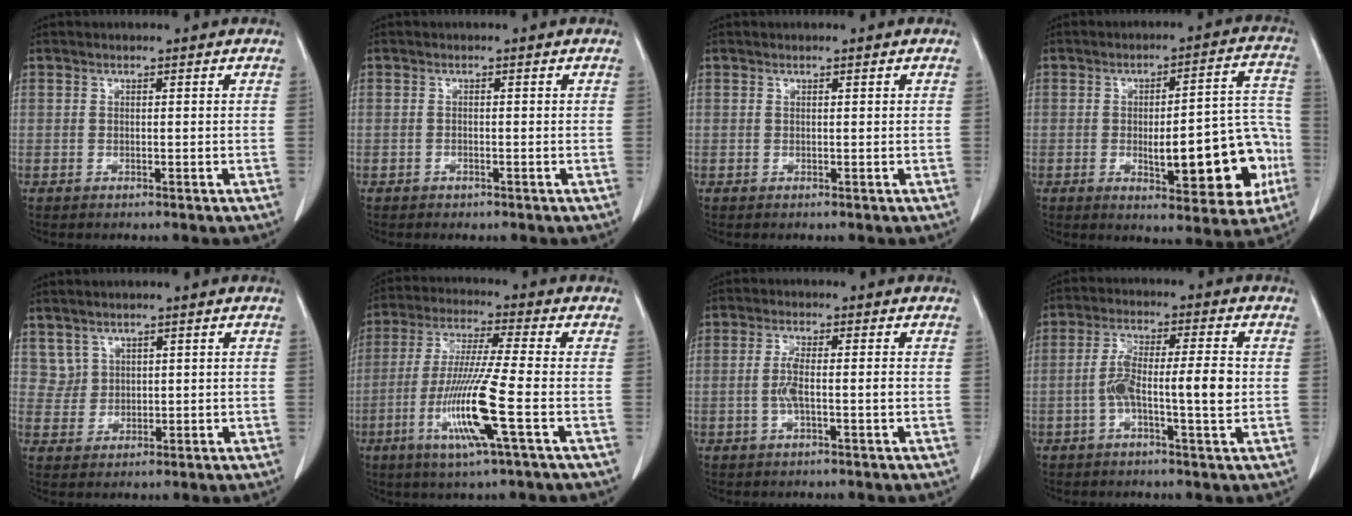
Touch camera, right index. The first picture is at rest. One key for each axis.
{"total": 0.6, "fx": -0.5, "fy": 0.4, "fz": 0.2, "tx": -0.007, "ty": 0.000, "tz": -0.005}
{"total": 0.0}
{"total": 16.4, "fx": -4.1, "fy": 4.7, "fz": 15.1, "tx": -0.168, "ty": 0.033, "tz": -0.040}
{"total": 2.8, "fx": 1.8, "fy": 2.1, "fz": -0.2, "tx": 0.010, "ty": 0.004, "tz": 0.036}
{"total": 12.3, "fx": -4.0, "fy": -0.7, "fz": 11.7, "tx": -0.239, "ty": -0.020, "tz": -0.080}
{"total": 3.7, "fx": -0.8, "fy": 0.4, "fz": 3.6, "tx": -0.076, "ty": 0.006, "tz": -0.012}
{"total": 8.3, "fx": -1.1, "fy": 1.2, "fz": 8.2, "tx": -0.155, "ty": 0.017, "tz": -0.021}